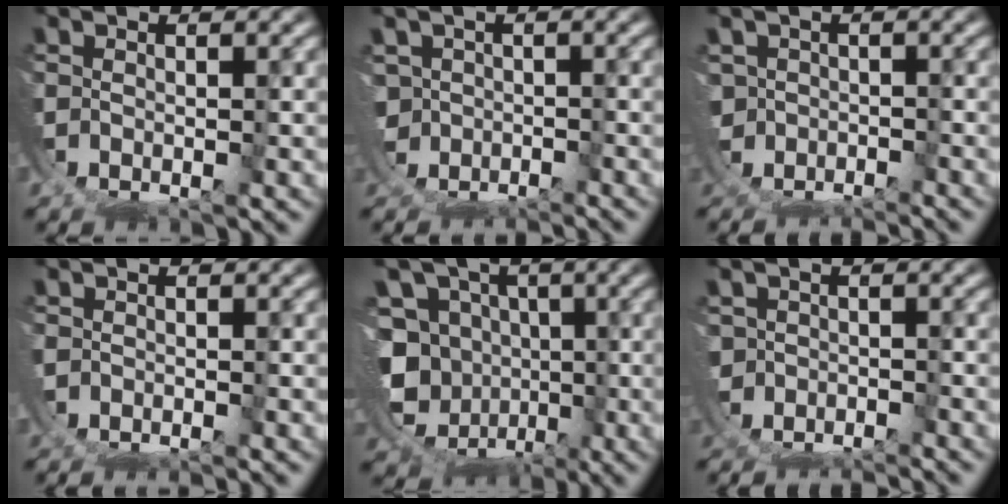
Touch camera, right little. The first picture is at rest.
{"total": 2.0, "force": [-1.2, 1.4, -0.8], "torque": [-0.008, -0.029, -0.007]}
{"total": 2.4, "force": [-2.1, 1.0, -0.6], "torque": [-0.008, -0.029, -0.018]}
{"total": 1.3, "force": [-1.1, 0.6, -0.2], "torque": [-0.005, -0.002, -0.017]}
{"total": 12.4, "force": [0.4, 11.4, 4.9], "torque": [-0.113, -0.039, 0.006]}
{"total": 2.3, "force": [-2.1, 0.8, -0.6], "torque": [-0.011, -0.027, -0.020]}